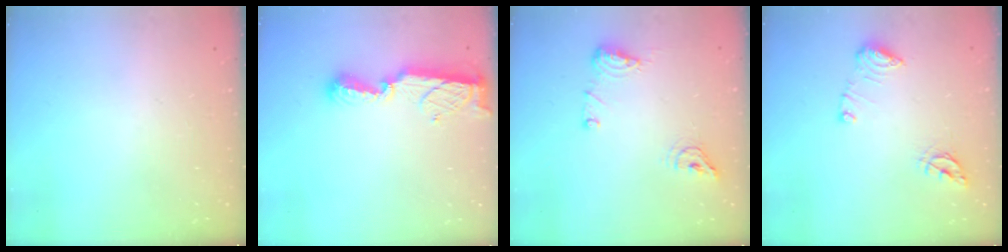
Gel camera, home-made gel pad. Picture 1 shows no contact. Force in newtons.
{"total": 8.5, "press": 8.4, "slide": 0.2}
{"total": 8.9, "press": 8.8, "slide": 1.4}
{"total": 10.0, "press": 9.9, "slide": 1.0}